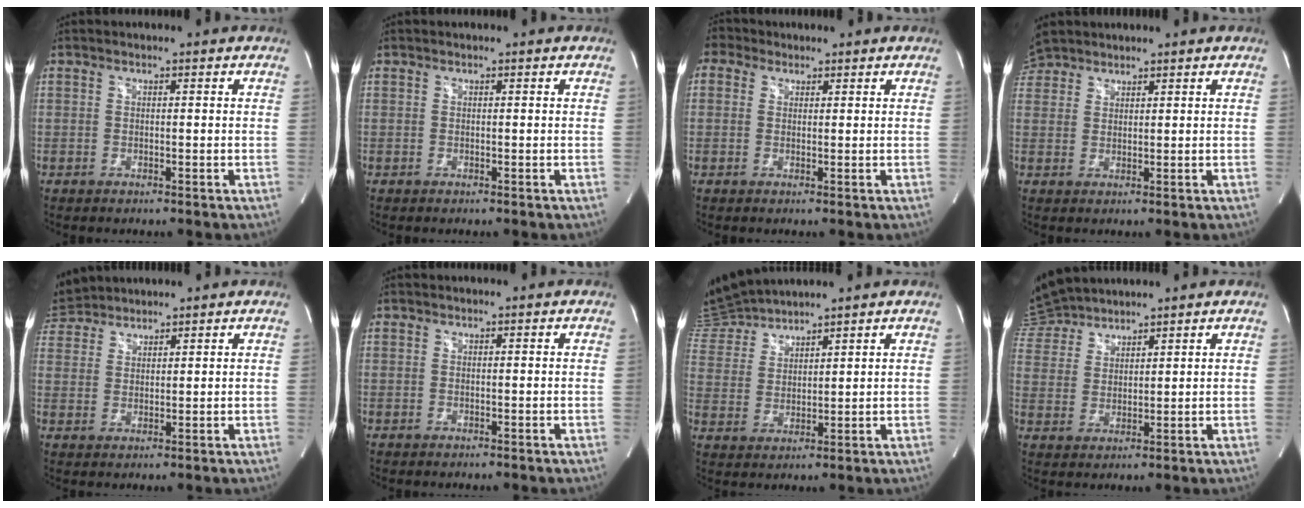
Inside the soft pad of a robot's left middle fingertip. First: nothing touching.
{"total": 0.0}
{"total": 2.7, "force": [1.6, 2.2, 0.3], "torque": [-0.010, 0.021, 0.028]}
{"total": 5.1, "force": [4.6, 2.2, 0.6], "torque": [-0.025, 0.021, 0.098]}
{"total": 7.1, "force": [6.7, 2.3, 1.0], "torque": [-0.030, 0.031, 0.133]}
{"total": 0.0}
{"total": 8.1, "force": [8.0, -0.1, 0.9], "torque": [-0.040, 0.017, 0.172]}
{"total": 8.9, "force": [8.6, 1.8, 1.3], "torque": [-0.043, 0.023, 0.179]}